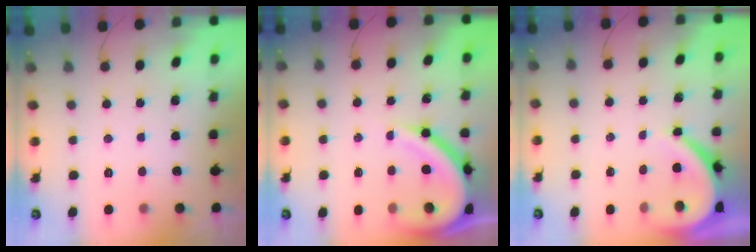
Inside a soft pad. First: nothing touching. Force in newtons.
{"total": 13.4, "press": 13.3, "slide": 1.4}
{"total": 6.6, "press": 6.6, "slide": 0.4}